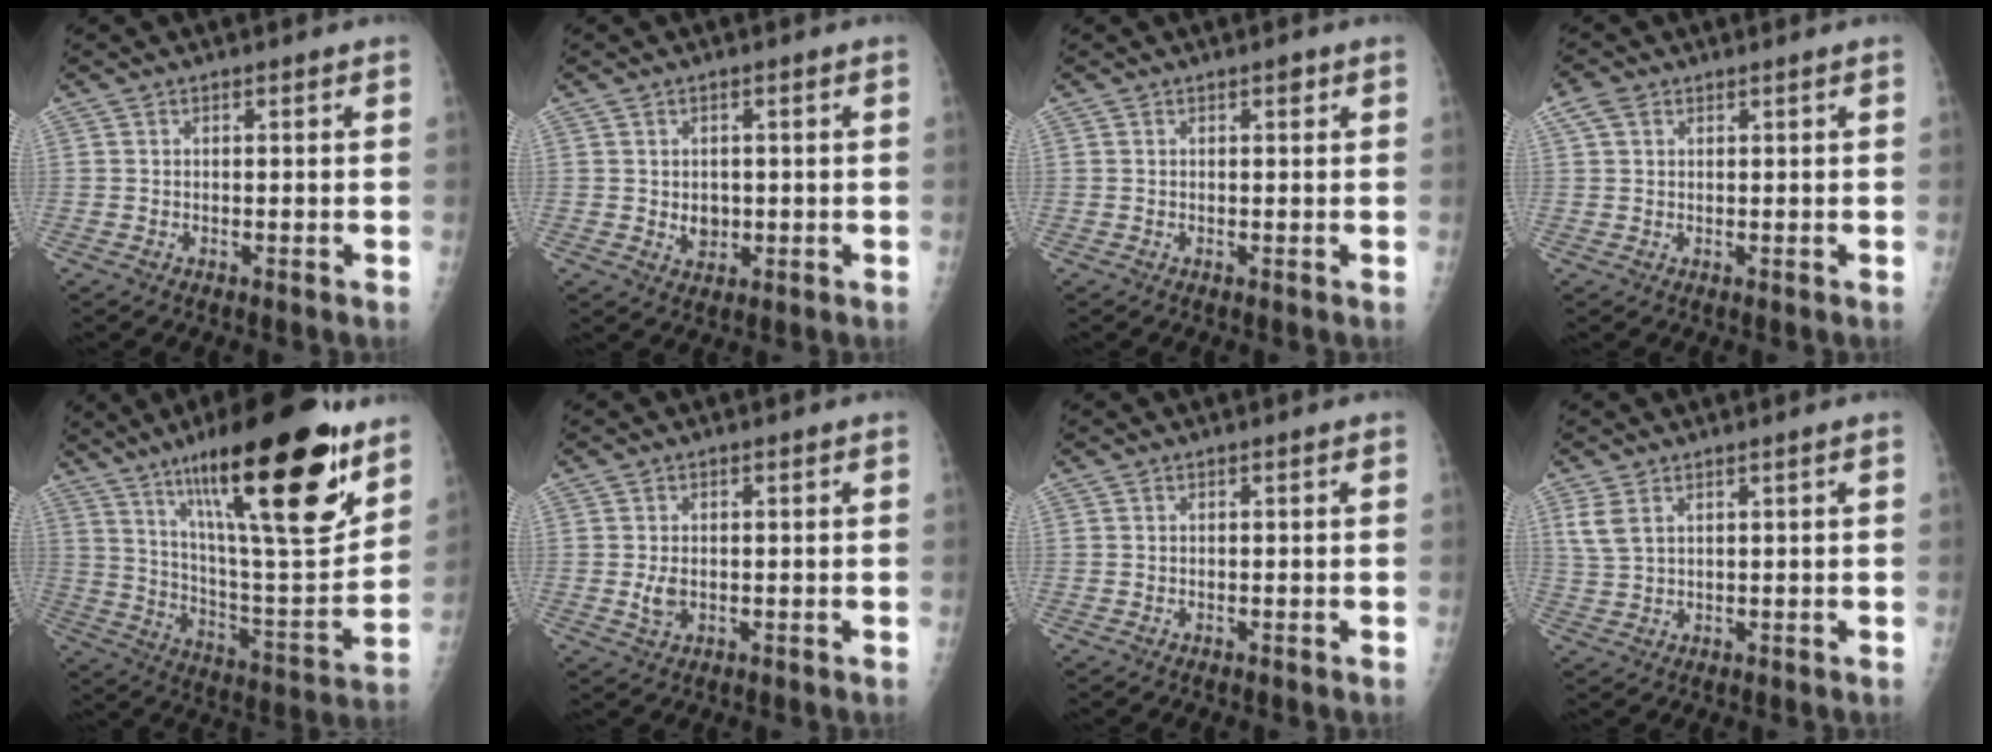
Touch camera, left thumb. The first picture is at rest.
{"total": 3.2, "force": [0.0, 2.6, 1.8], "torque": [-0.016, -0.002, 0.009]}
{"total": 0.8, "force": [0.5, 0.3, 0.6], "torque": [-0.005, 0.000, 0.007]}
{"total": 2.7, "force": [1.4, 1.5, 1.7], "torque": [-0.042, 0.010, 0.034]}
{"total": 29.9, "force": [17.4, 6.7, 23.3], "torque": [-0.348, -0.067, 0.290]}
{"total": 2.7, "force": [-0.2, 1.8, 2.1], "torque": [-0.039, -0.005, 0.002]}
{"total": 0.0}
{"total": 3.6, "force": [1.9, 1.3, 2.7], "torque": [-0.068, 0.000, 0.049]}